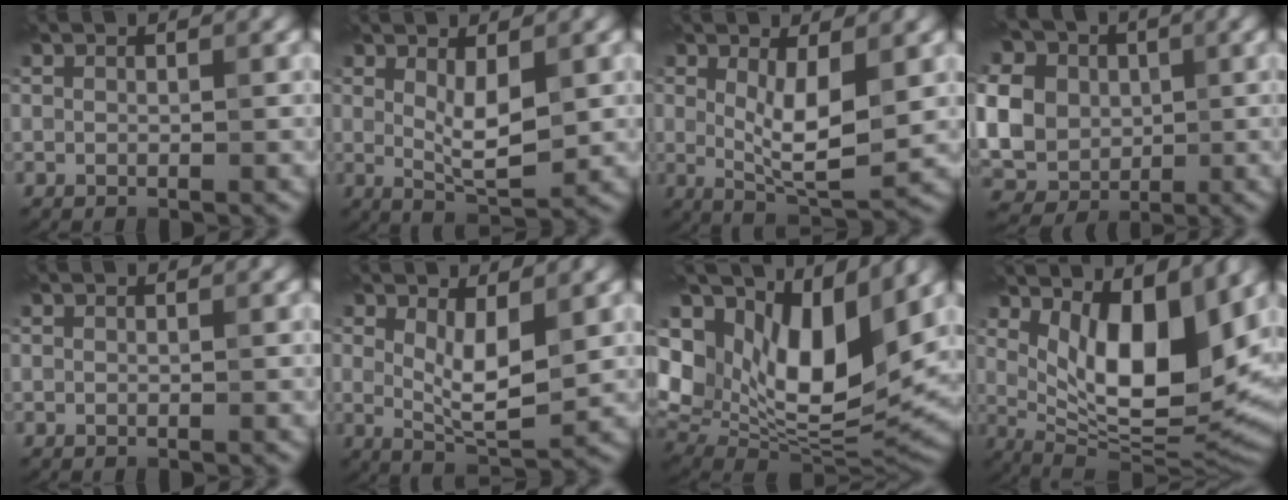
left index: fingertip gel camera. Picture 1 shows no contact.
{"total": 4.0, "force": [0.6, 1.3, 3.8], "torque": [-0.070, -0.008, 0.016]}
{"total": 5.4, "force": [0.6, 1.9, 5.0], "torque": [-0.096, -0.012, 0.015]}
{"total": 18.9, "force": [3.2, 16.3, 9.0], "torque": [-0.233, 0.015, 0.025]}
{"total": 0.0}
{"total": 4.6, "force": [0.8, 1.9, 4.2], "torque": [-0.082, -0.010, 0.020]}
{"total": 14.2, "force": [4.2, 7.6, 11.2], "torque": [-0.208, 0.008, 0.076]}
{"total": 12.1, "force": [3.3, 5.1, 10.5], "torque": [-0.152, -0.012, 0.059]}